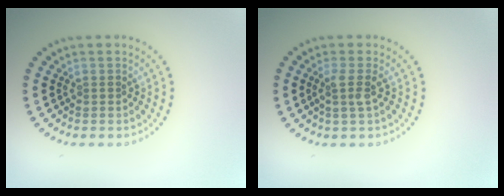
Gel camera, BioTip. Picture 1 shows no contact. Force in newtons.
{"total": 1.8, "press": 1.3, "slide": 1.2}